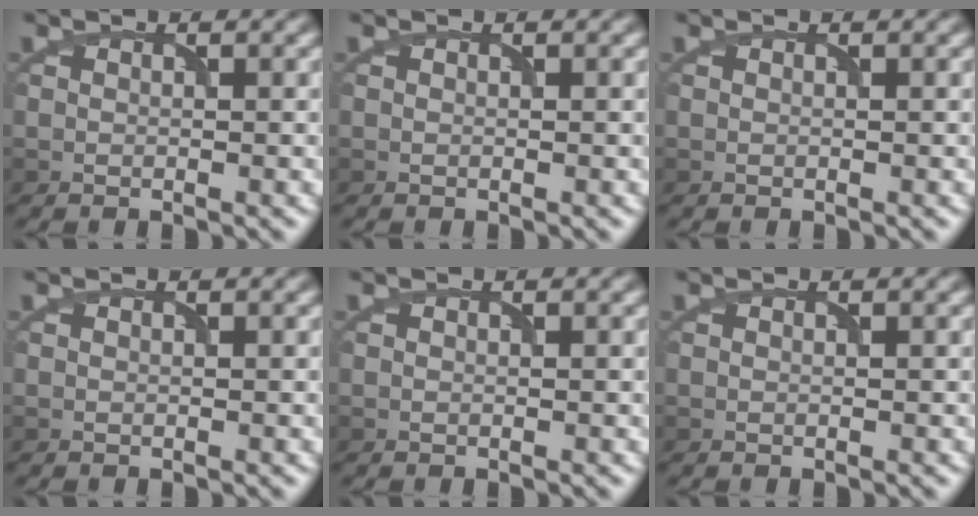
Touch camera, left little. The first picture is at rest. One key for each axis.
{"total": 0.0}
{"total": 0.0}
{"total": 0.0}
{"total": 0.0}
{"total": 0.0}